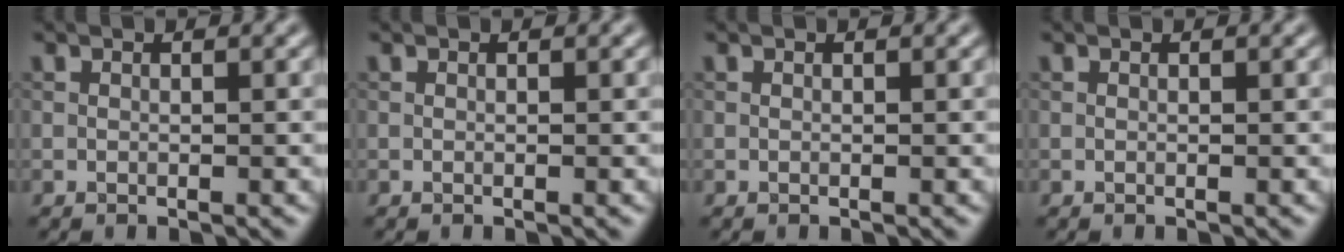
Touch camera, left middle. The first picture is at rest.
{"total": 0.0}
{"total": 0.0}
{"total": 0.0}